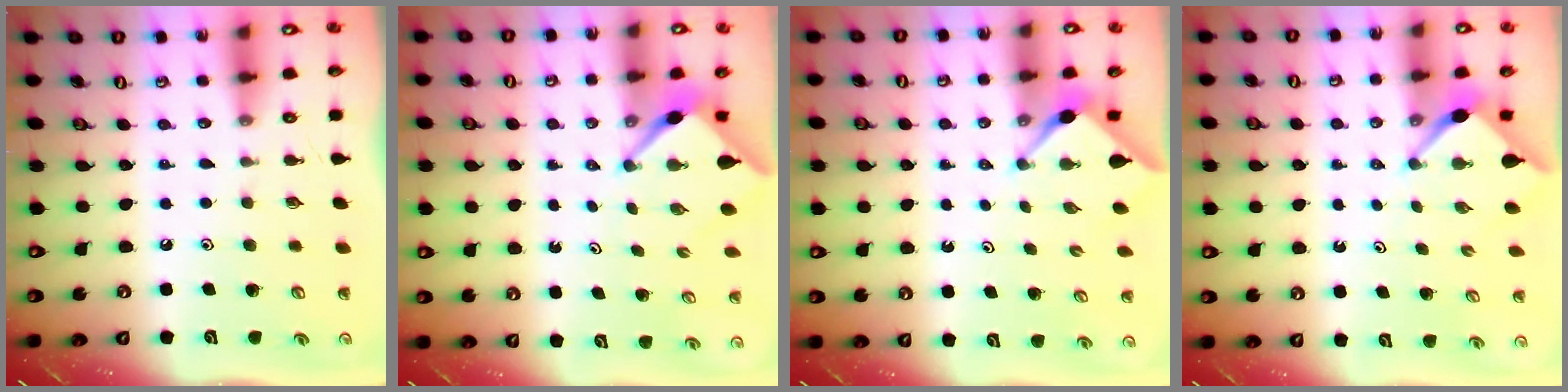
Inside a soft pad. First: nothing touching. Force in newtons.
{"total": 3.0, "press": 3.0, "slide": 0.3}
{"total": 3.1, "press": 3.1, "slide": 0.4}
{"total": 3.3, "press": 3.3, "slide": 0.3}